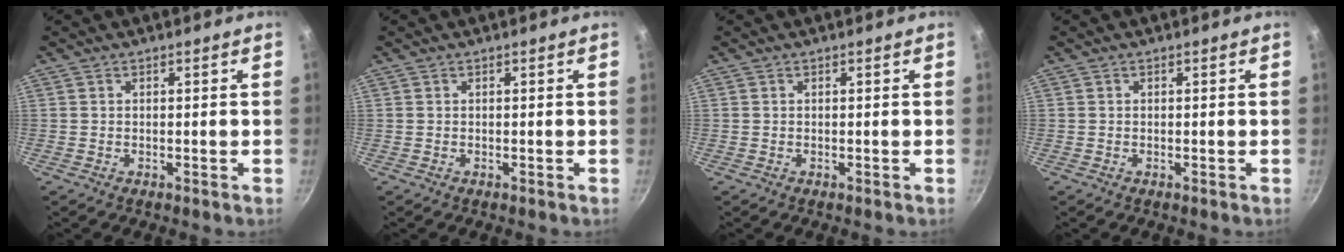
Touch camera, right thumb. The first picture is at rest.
{"total": 0.0}
{"total": 0.0}
{"total": 0.0}